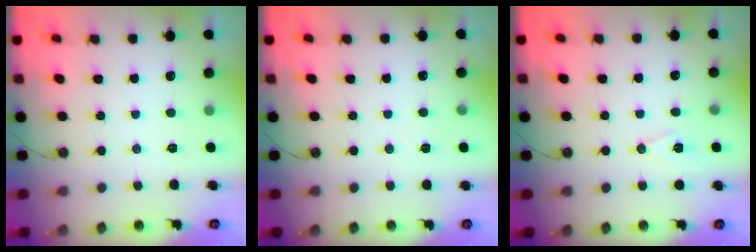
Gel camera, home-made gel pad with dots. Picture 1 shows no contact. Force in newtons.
{"total": 5.3, "press": 3.1, "slide": 4.3}
{"total": 6.5, "press": 5.3, "slide": 3.8}